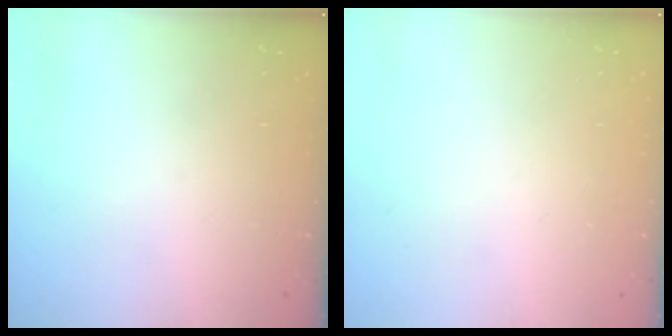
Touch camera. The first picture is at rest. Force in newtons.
{"total": 0.0}